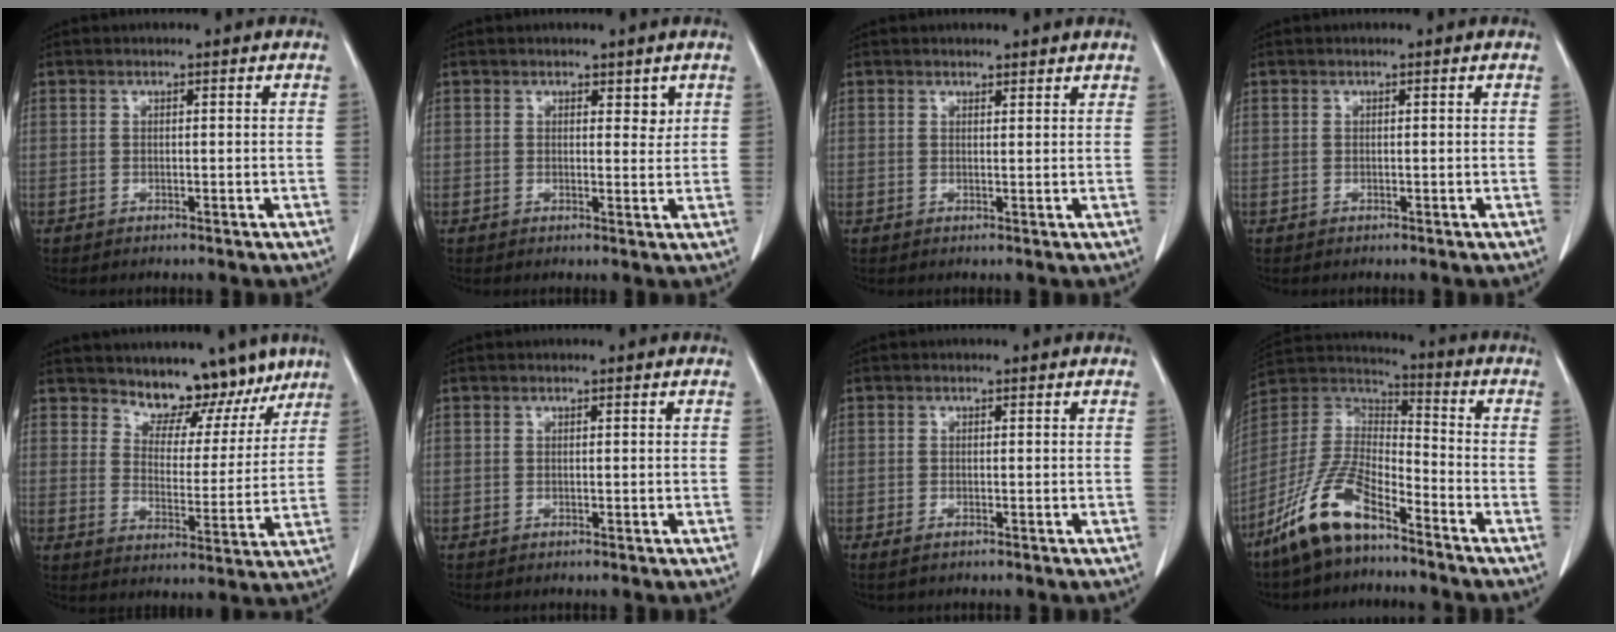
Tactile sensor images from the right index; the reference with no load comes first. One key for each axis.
{"total": 2.0, "fx": 1.3, "fy": 1.2, "fz": 1.0, "tx": -0.006, "ty": -0.007, "tz": 0.018}
{"total": 1.8, "fx": 1.7, "fy": 0.6, "fz": 0.3, "tx": -0.002, "ty": 0.005, "tz": 0.021}
{"total": 0.0}
{"total": 9.8, "fx": 8.4, "fy": 4.2, "fz": 2.8, "tx": -0.024, "ty": -0.007, "tz": 0.117}
{"total": 0.0}
{"total": 1.0, "fx": -0.7, "fy": 0.3, "fz": 0.6, "tx": -0.009, "ty": -0.001, "tz": -0.008}
{"total": 13.2, "fx": -9.1, "fy": 3.9, "fz": 8.6, "tx": -0.187, "ty": 0.006, "tz": -0.177}